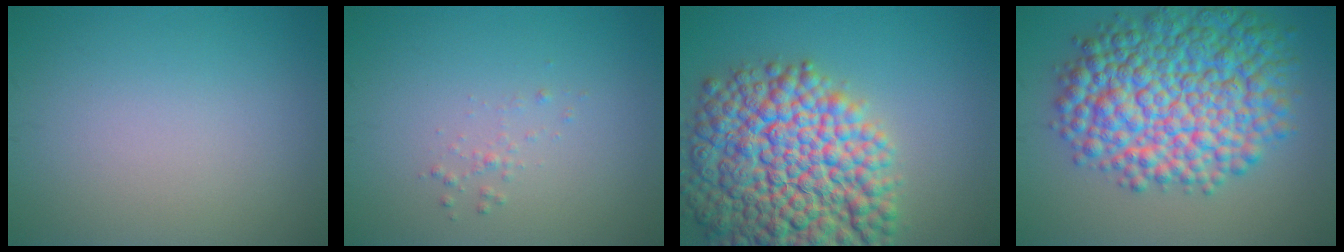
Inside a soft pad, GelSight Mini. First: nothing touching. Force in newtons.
{"total": 0.7, "press": 0.7, "slide": 0.1}
{"total": 15.3, "press": 15.3, "slide": 0.5}
{"total": 12.2, "press": 12.2, "slide": 0.2}